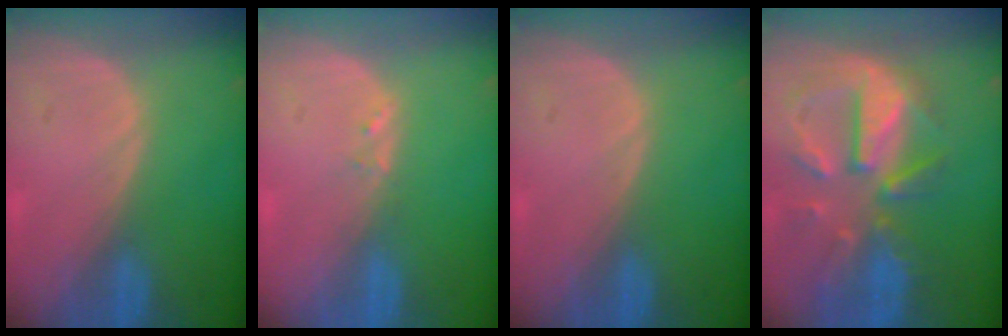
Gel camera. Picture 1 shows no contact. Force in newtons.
{"total": 1.0, "press": 1.0, "slide": 0.2}
{"total": 0.0}
{"total": 11.3, "press": 9.9, "slide": 5.4}